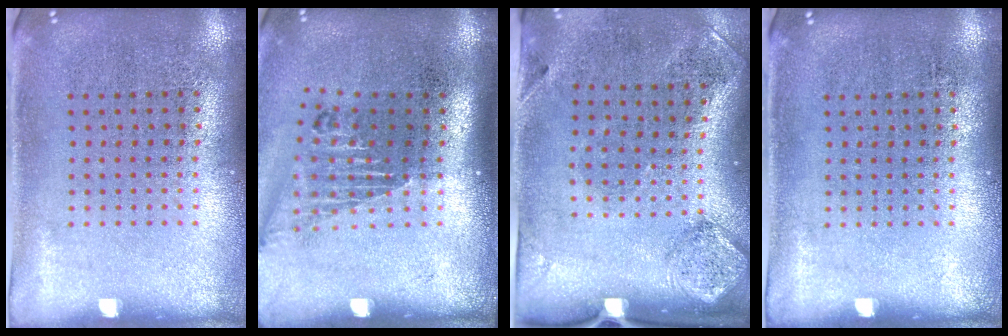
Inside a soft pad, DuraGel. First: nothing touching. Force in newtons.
{"total": 1.6, "press": 1.2, "slide": 1.1}
{"total": 1.9, "press": 1.1, "slide": 1.6}
{"total": 0.0}